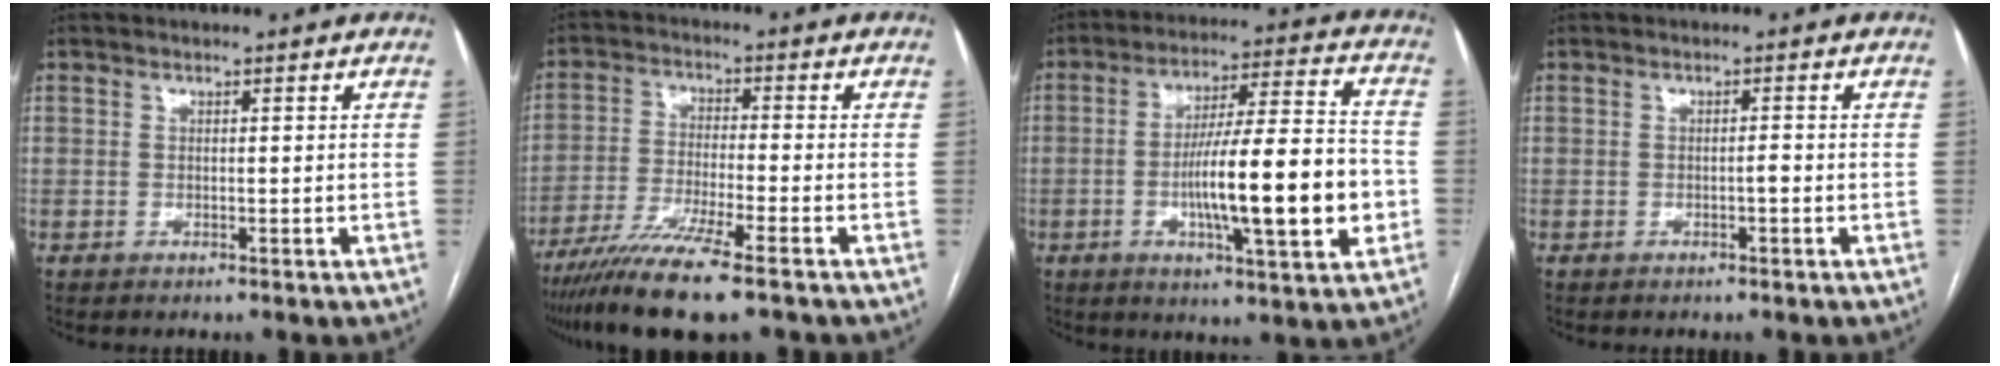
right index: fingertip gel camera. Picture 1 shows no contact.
{"total": 11.9, "force": [-8.5, 0.2, 8.3], "torque": [-0.152, -0.031, -0.146]}
{"total": 17.4, "force": [-3.3, 2.0, 17.0], "torque": [-0.273, 0.007, -0.048]}
{"total": 0.9, "force": [-0.4, 0.1, 0.8], "torque": [-0.013, 0.002, -0.008]}